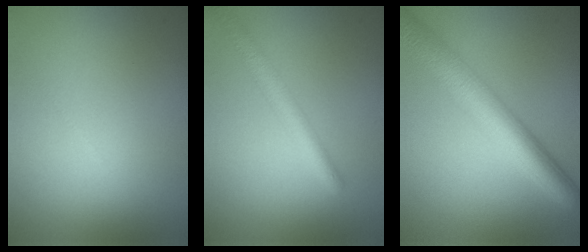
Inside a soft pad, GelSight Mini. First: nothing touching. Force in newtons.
{"total": 2.9, "press": 2.9, "slide": 0.1}
{"total": 7.0, "press": 7.0, "slide": 0.2}